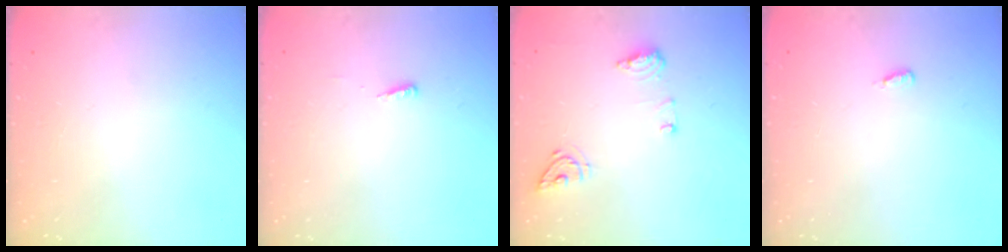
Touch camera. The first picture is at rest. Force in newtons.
{"total": 3.1, "press": 3.0, "slide": 0.9}
{"total": 9.2, "press": 9.0, "slide": 2.1}
{"total": 4.4, "press": 2.2, "slide": 3.9}